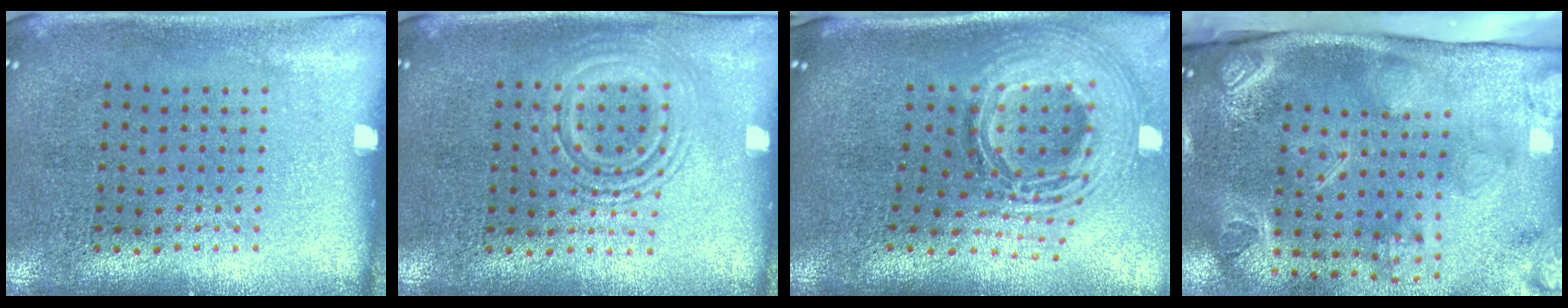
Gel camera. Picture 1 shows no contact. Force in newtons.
{"total": 2.8, "press": 2.8, "slide": 0.4}
{"total": 2.9, "press": 2.1, "slide": 2.1}
{"total": 4.6, "press": 3.2, "slide": 3.3}